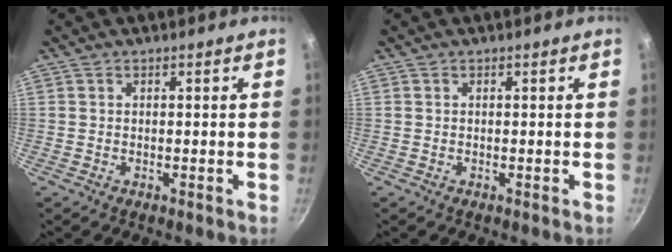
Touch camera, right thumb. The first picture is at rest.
{"total": 0.0}